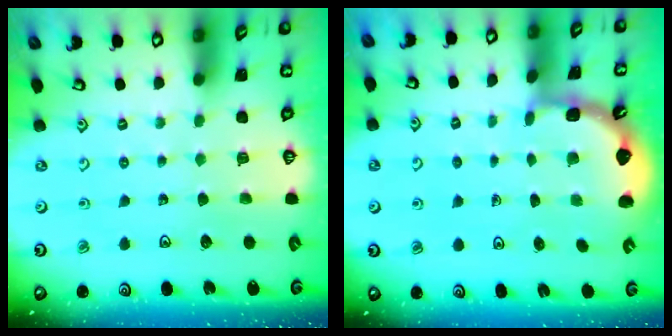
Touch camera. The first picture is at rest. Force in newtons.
{"total": 2.0, "press": 2.0, "slide": 0.2}